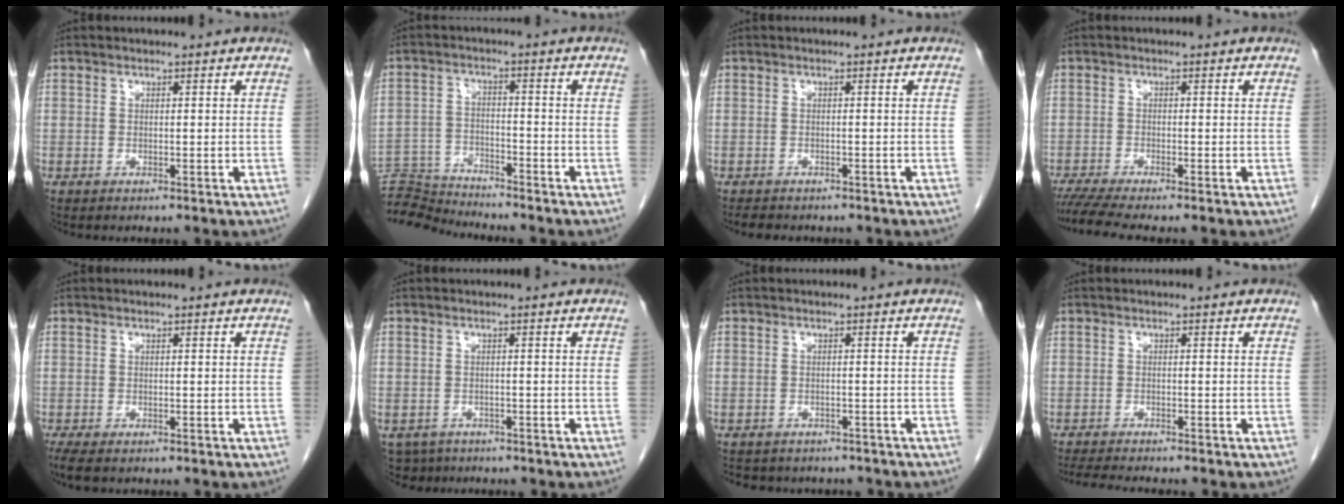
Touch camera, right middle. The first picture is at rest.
{"total": 7.2, "force": [-7.2, -0.8, -0.8], "torque": [0.008, -0.002, -0.134]}
{"total": 2.3, "force": [-2.1, 0.0, 0.9], "torque": [-0.021, -0.009, -0.031]}
{"total": 5.1, "force": [-4.4, -0.6, 2.6], "torque": [-0.045, -0.014, -0.076]}
{"total": 4.2, "force": [-3.1, 1.6, 2.4], "torque": [-0.048, -0.015, -0.049]}
{"total": 4.8, "force": [-3.5, 3.1, 0.5], "torque": [-0.008, -0.002, -0.053]}
{"total": 7.0, "force": [-6.1, 3.2, 1.3], "torque": [-0.018, 0.006, -0.067]}
{"total": 6.1, "force": [-5.5, 0.2, 2.7], "torque": [-0.039, -0.015, -0.087]}